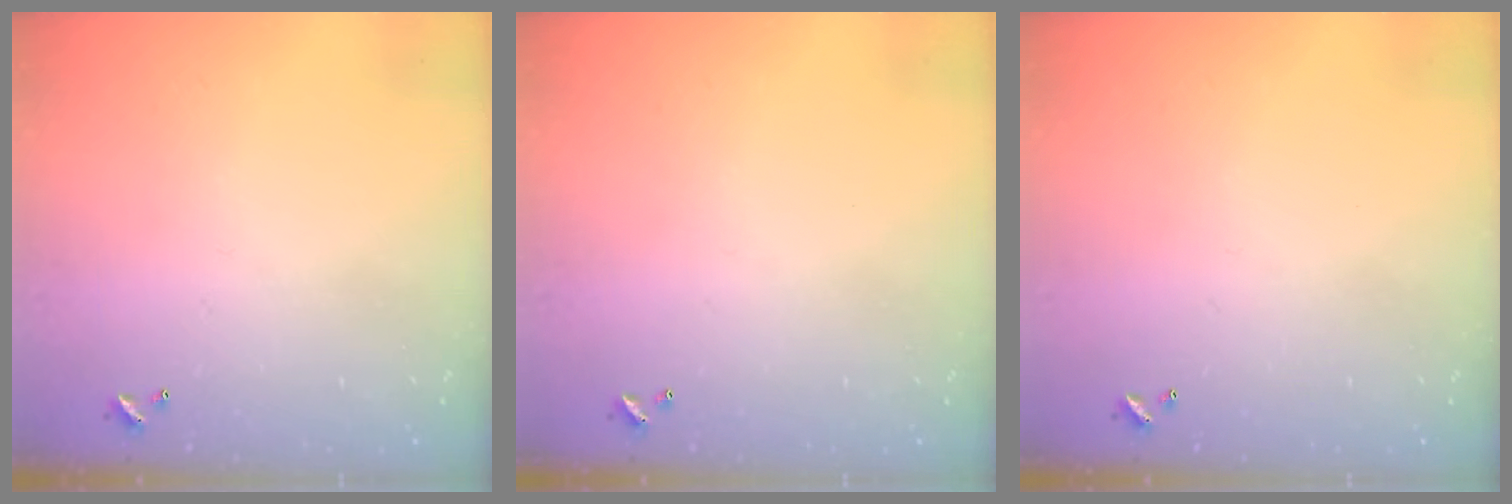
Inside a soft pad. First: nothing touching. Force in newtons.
{"total": 0.0}
{"total": 0.0}